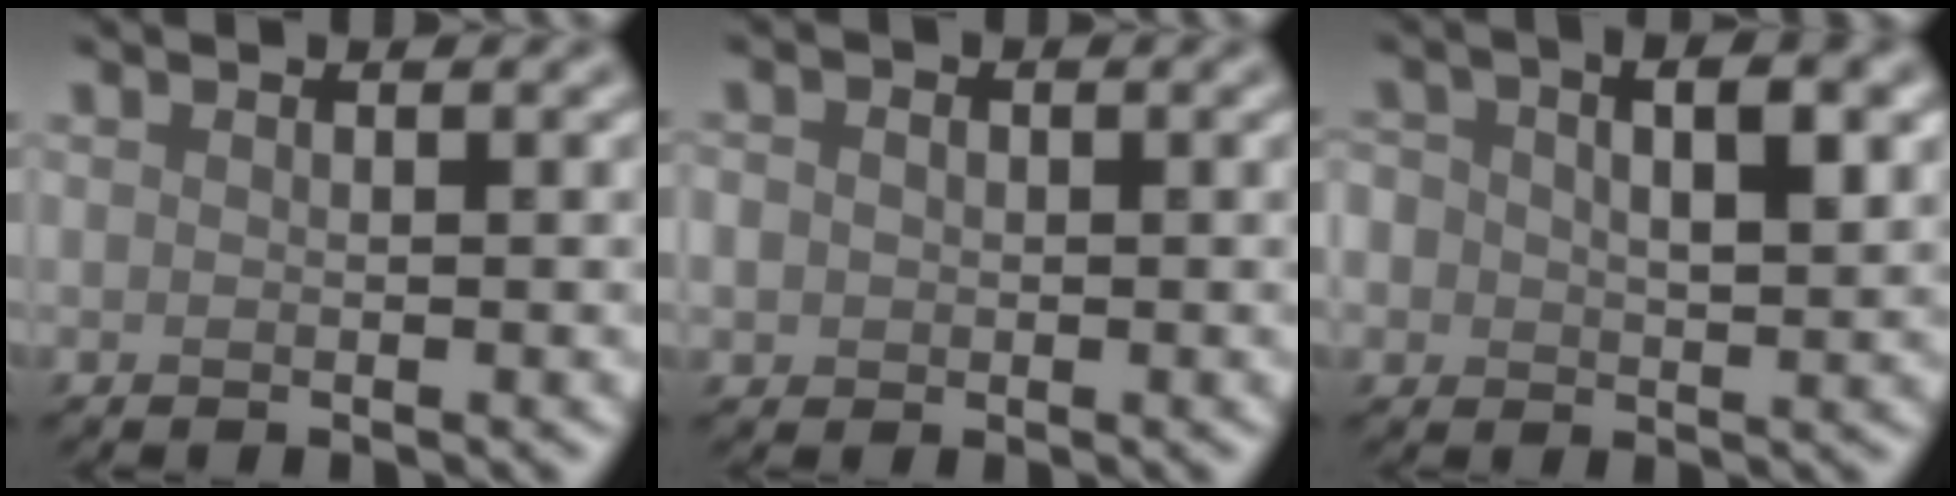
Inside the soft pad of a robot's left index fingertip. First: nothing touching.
{"total": 2.7, "force": [0.3, 2.4, 1.1], "torque": [-0.007, 0.012, -0.013]}
{"total": 6.0, "force": [1.5, 3.8, 4.3], "torque": [-0.046, 0.019, 0.009]}